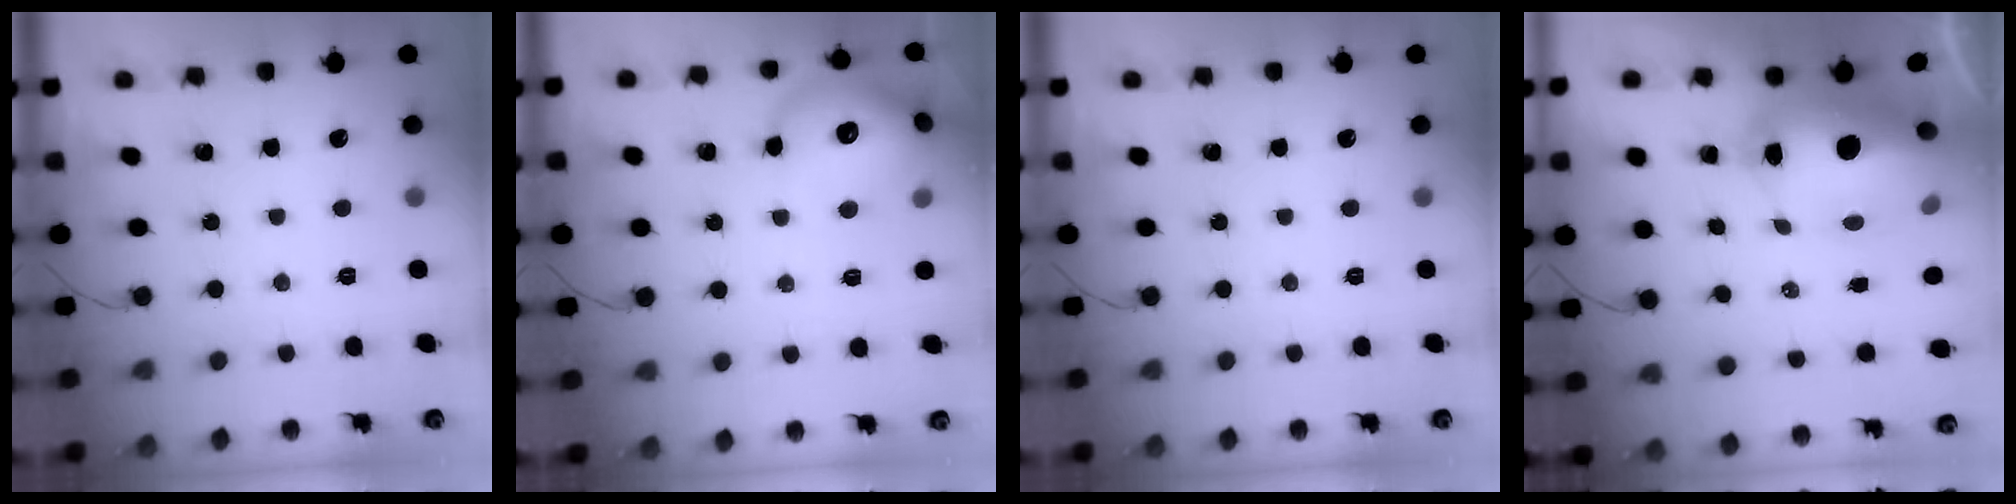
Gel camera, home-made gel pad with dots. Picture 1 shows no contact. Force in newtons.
{"total": 16.2, "press": 16.1, "slide": 1.7}
{"total": 0.0}
{"total": 17.9, "press": 17.5, "slide": 3.8}